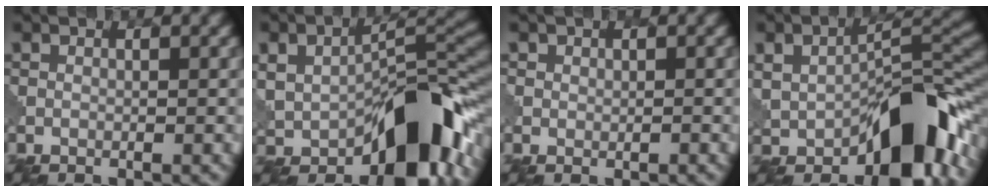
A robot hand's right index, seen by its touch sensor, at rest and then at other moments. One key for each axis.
{"total": 12.5, "fx": -4.0, "fy": 7.0, "fz": 9.6, "tx": -0.137, "ty": 0.000, "tz": -0.061}
{"total": 1.3, "fx": 0.4, "fy": 1.1, "fz": 0.4, "tx": -0.001, "ty": -0.003, "tz": 0.001}
{"total": 11.3, "fx": -3.8, "fy": 6.1, "fz": 8.8, "tx": -0.125, "ty": 0.002, "tz": -0.057}